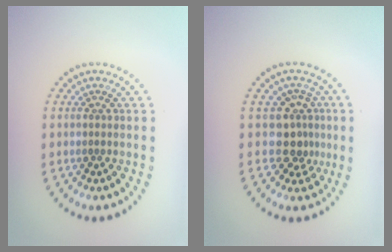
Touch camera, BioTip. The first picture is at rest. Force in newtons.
{"total": 3.0, "press": 2.3, "slide": 1.8}